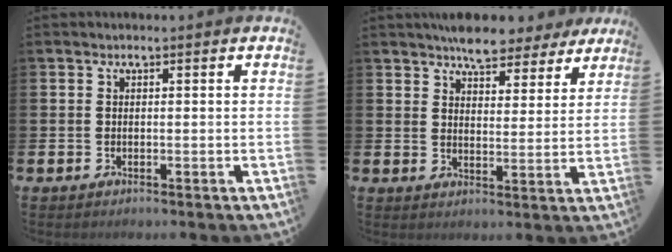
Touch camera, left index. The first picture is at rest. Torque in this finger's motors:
{"motor_torque": [1.15, -0.99, 0.52, 0.05]}